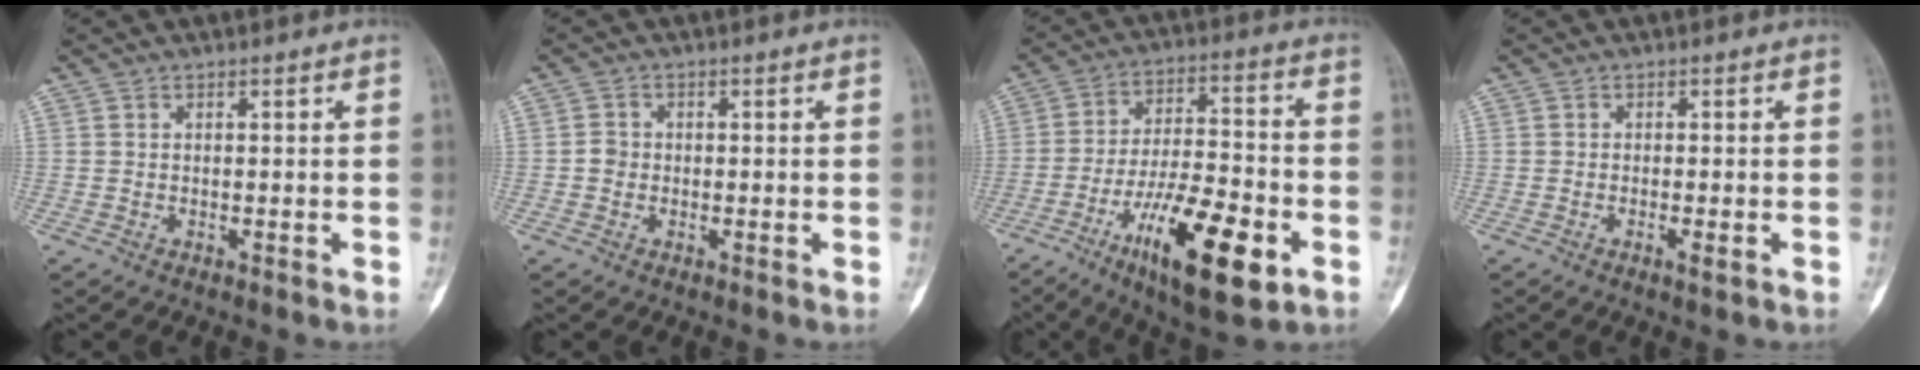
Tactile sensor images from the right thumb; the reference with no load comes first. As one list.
[{"total": 1.8, "force": [-0.4, 1.7, 0.7], "torque": [-0.003, 0.007, -0.010]}, {"total": 19.1, "force": [-8.2, 6.3, 16.1], "torque": [-0.265, 0.032, -0.127]}, {"total": 1.6, "force": [-0.7, 0.3, 1.4], "torque": [-0.025, -0.003, -0.012]}]